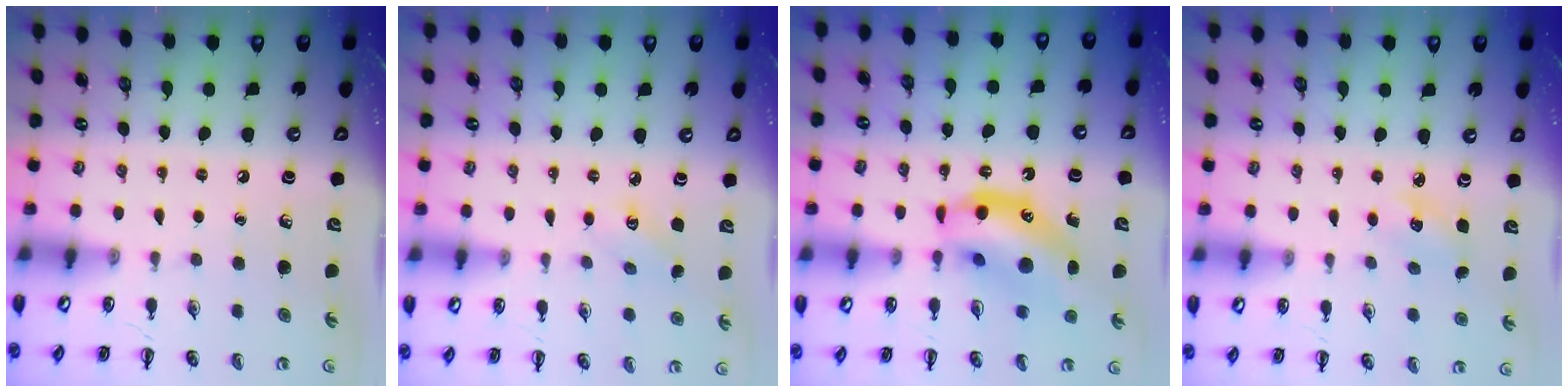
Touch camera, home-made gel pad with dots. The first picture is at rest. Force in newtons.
{"total": 2.9, "press": 2.8, "slide": 0.8}
{"total": 13.8, "press": 13.4, "slide": 3.3}
{"total": 3.7, "press": 3.6, "slide": 1.0}